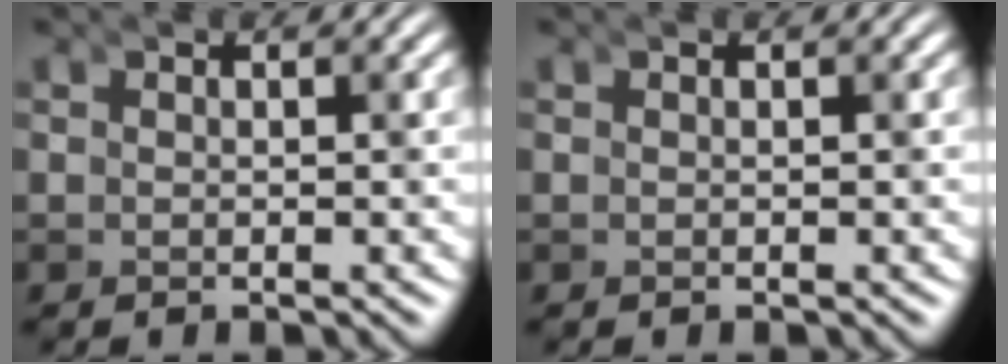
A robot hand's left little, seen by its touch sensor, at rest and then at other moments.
{"total": 0.0}